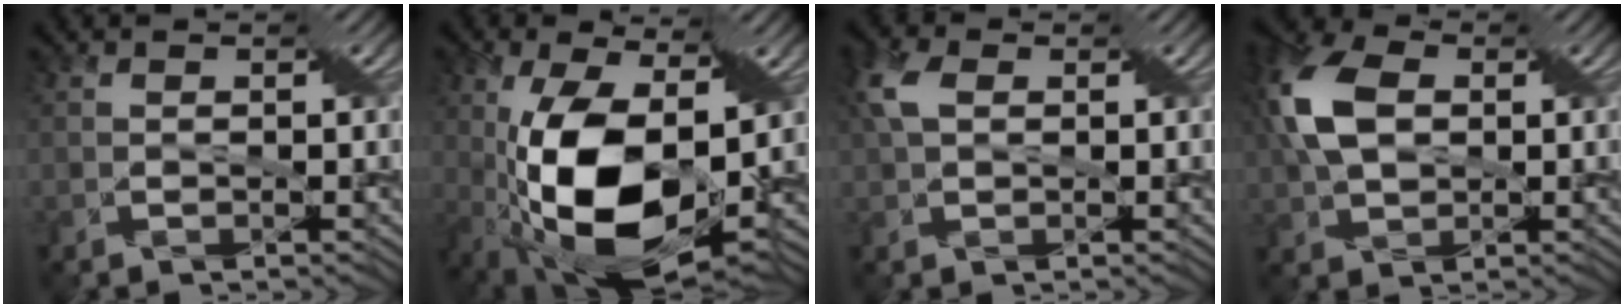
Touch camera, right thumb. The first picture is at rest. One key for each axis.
{"total": 14.8, "fx": -1.0, "fy": 7.2, "fz": 12.9, "tx": -0.272, "ty": -0.026, "tz": -0.016}
{"total": 5.4, "fx": 1.3, "fy": 3.2, "fz": 4.2, "tx": -0.118, "ty": 0.009, "tz": 0.016}
{"total": 10.3, "fx": 1.6, "fy": 6.4, "fz": 8.0, "tx": -0.214, "ty": 0.018, "tz": 0.017}